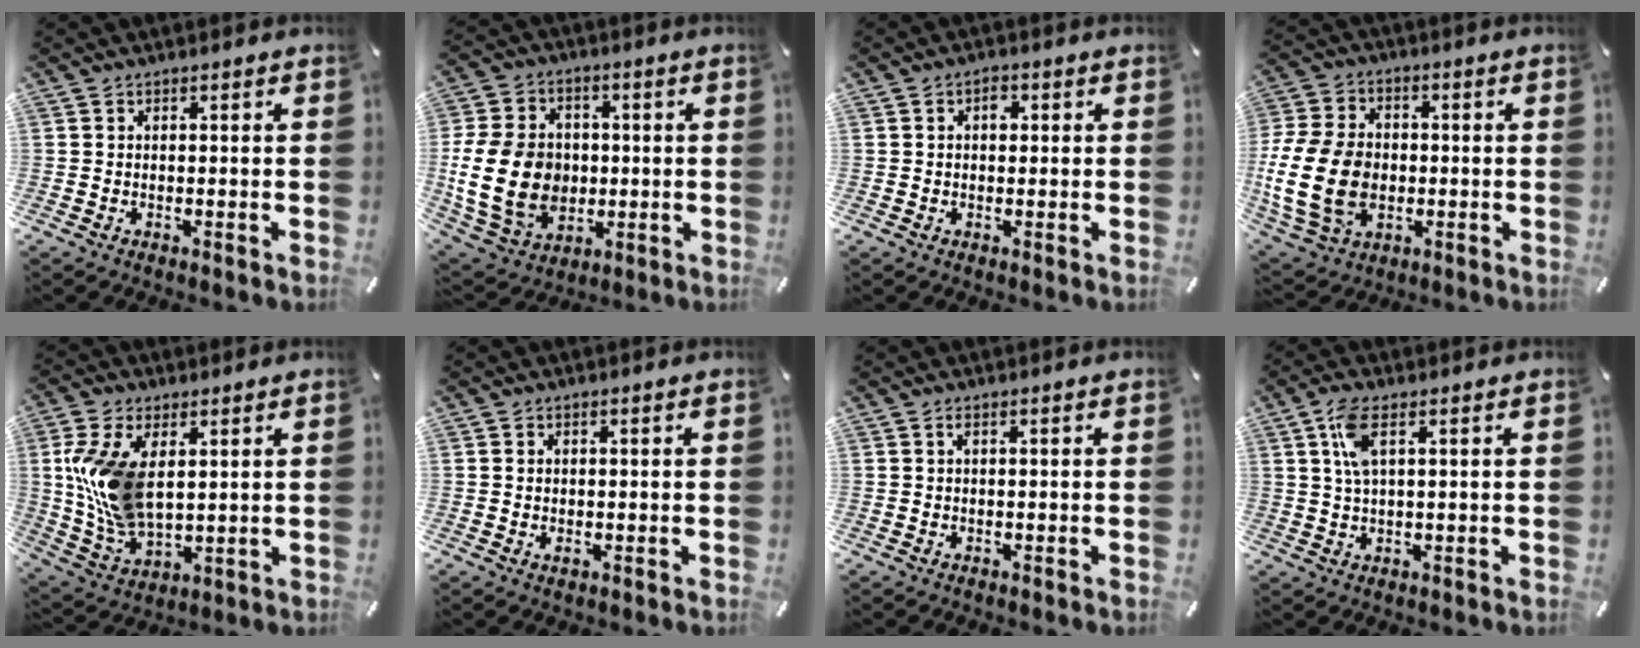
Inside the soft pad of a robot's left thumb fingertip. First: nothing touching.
{"total": 18.1, "force": [-0.9, 14.1, 11.3], "torque": [-0.249, 0.000, -0.019]}
{"total": 2.2, "force": [0.4, 1.5, 1.6], "torque": [-0.017, 0.001, 0.001]}
{"total": 17.4, "force": [-2.2, 13.1, 11.3], "torque": [-0.244, 0.009, -0.041]}
{"total": 14.0, "force": [3.4, 8.2, 10.8], "torque": [-0.251, -0.011, 0.062]}
{"total": 1.2, "force": [0.0, 0.6, 1.0], "torque": [-0.021, 0.001, -0.001]}
{"total": 0.7, "force": [0.1, 0.1, 0.7], "torque": [-0.013, 0.001, 0.002]}
{"total": 6.0, "force": [2.0, 2.0, 5.3], "torque": [-0.119, 0.004, 0.031]}